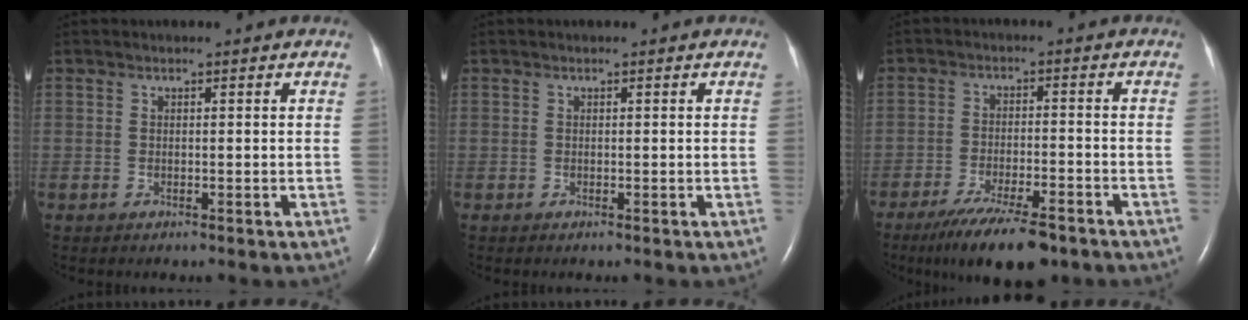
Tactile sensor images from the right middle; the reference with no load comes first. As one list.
[{"total": 0.0}, {"total": 11.1, "force": [-8.2, 1.9, 7.2], "torque": [-0.124, -0.024, -0.133]}]